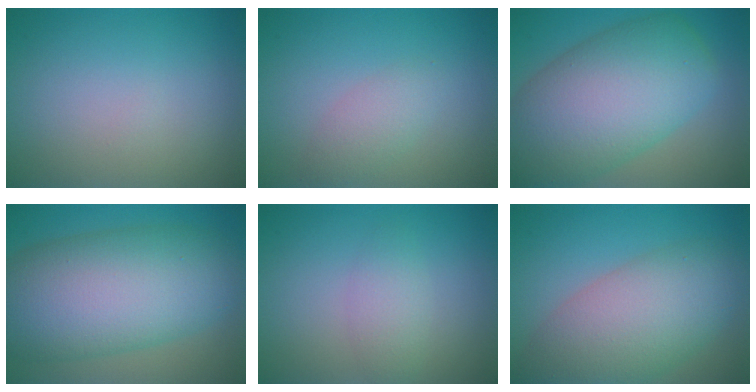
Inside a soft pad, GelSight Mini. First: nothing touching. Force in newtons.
{"total": 2.0, "press": 2.0, "slide": 0.1}
{"total": 12.2, "press": 12.2, "slide": 0.2}
{"total": 12.7, "press": 12.7, "slide": 0.3}
{"total": 2.0, "press": 2.0, "slide": 0.2}
{"total": 8.6, "press": 8.6, "slide": 0.3}